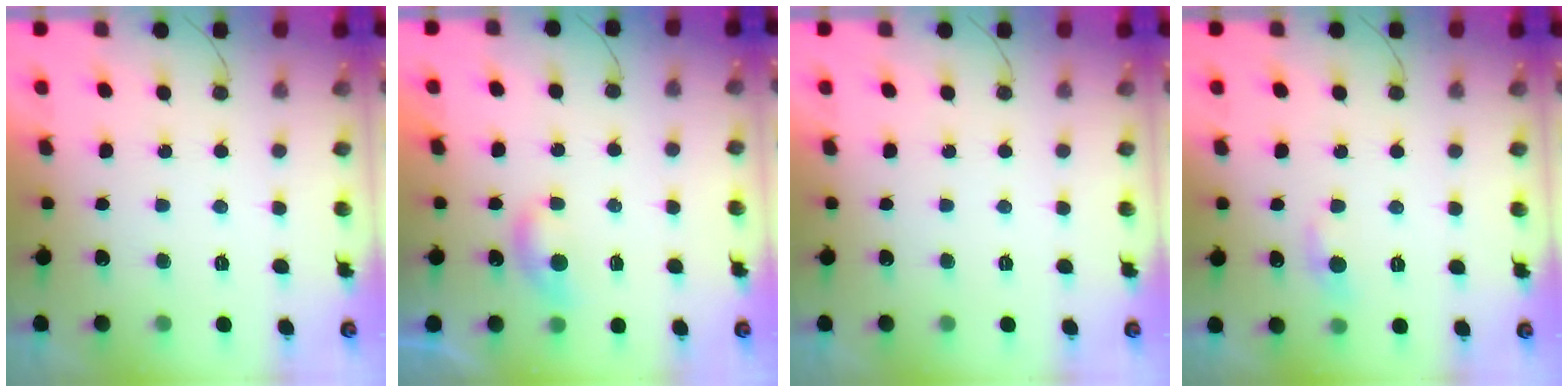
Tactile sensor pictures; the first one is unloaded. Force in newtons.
{"total": 4.8, "press": 4.8, "slide": 0.6}
{"total": 0.0}
{"total": 5.4, "press": 5.4, "slide": 0.8}